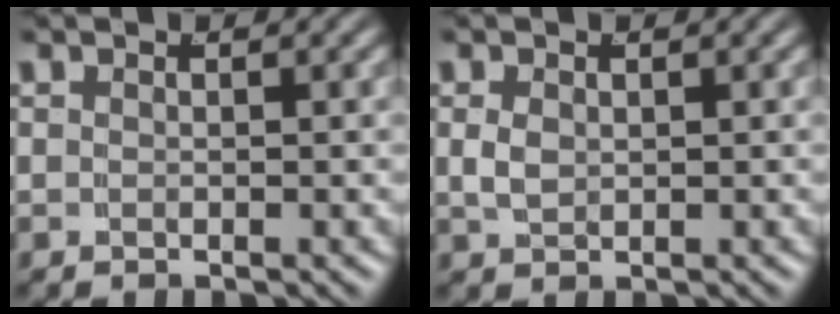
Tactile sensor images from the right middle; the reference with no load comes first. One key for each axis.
{"total": 1.2, "fx": 0.2, "fy": 0.8, "fz": 0.9, "tx": -0.021, "ty": -0.010, "tz": 0.016}